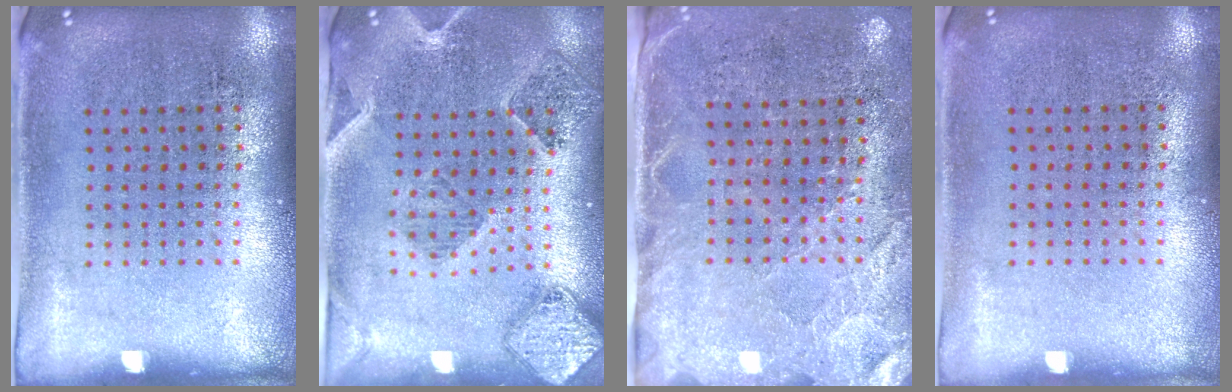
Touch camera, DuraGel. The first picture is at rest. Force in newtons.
{"total": 1.4, "press": 1.4, "slide": 0.3}
{"total": 2.8, "press": 2.4, "slide": 1.3}
{"total": 0.0}